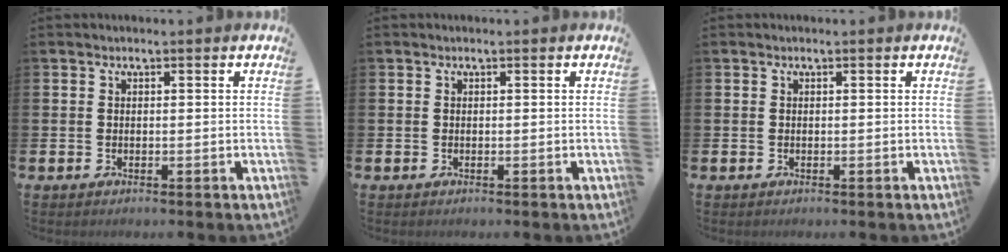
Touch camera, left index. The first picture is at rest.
{"total": 0.0}
{"total": 0.0}